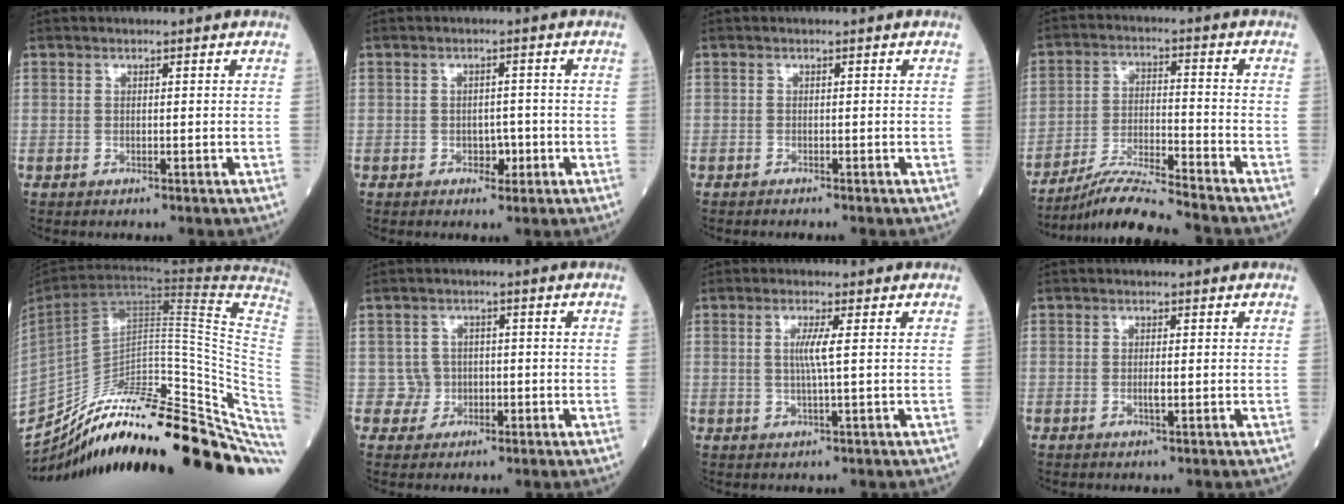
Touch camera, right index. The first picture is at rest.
{"total": 2.3, "force": [-1.0, 1.5, 1.4], "torque": [-0.015, 0.005, -0.011]}
{"total": 1.2, "force": [-1.1, 0.0, 0.5], "torque": [-0.007, 0.000, -0.014]}
{"total": 10.1, "force": [-9.2, -1.2, 3.9], "torque": [-0.068, -0.012, -0.168]}
{"total": 35.3, "force": [-27.0, 5.0, 22.1], "torque": [-0.230, -0.011, -0.379]}
{"total": 2.9, "force": [-0.7, 2.8, -0.2], "torque": [0.017, 0.011, -0.011]}
{"total": 3.1, "force": [0.4, -0.6, 3.0], "torque": [-0.063, -0.005, 0.005]}
{"total": 1.1, "force": [-0.1, 0.2, 1.1], "torque": [-0.026, -0.001, 0.002]}